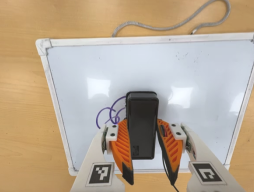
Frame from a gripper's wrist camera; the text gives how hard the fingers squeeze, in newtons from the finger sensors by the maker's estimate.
{"total": 8.4, "left": 7.9, "right": 8.8}